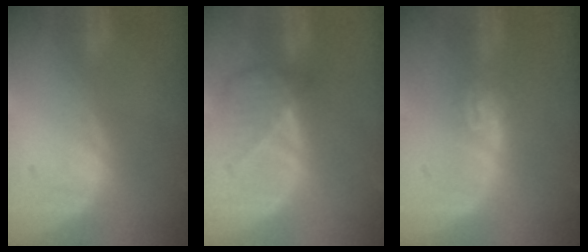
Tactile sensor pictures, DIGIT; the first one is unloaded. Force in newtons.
{"total": 4.6, "press": 4.2, "slide": 1.8}
{"total": 4.6, "press": 3.9, "slide": 2.6}